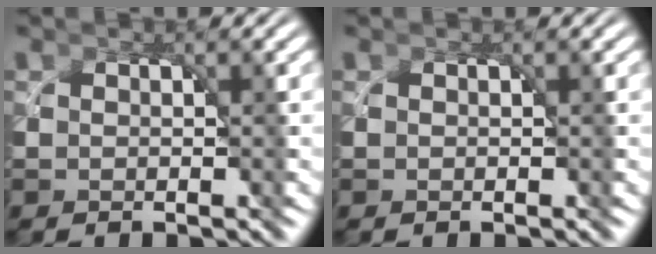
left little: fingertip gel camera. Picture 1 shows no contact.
{"total": 0.0}